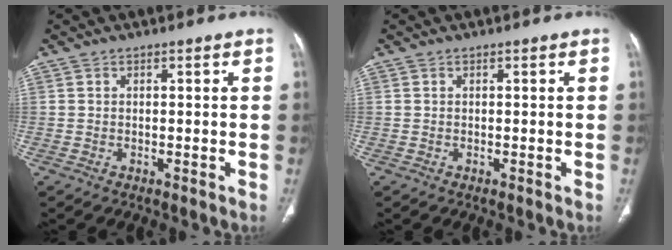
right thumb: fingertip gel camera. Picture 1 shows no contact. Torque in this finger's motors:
{"motor_torque": [-0.18, 0.18, -0.01, 0.00, 0.01]}